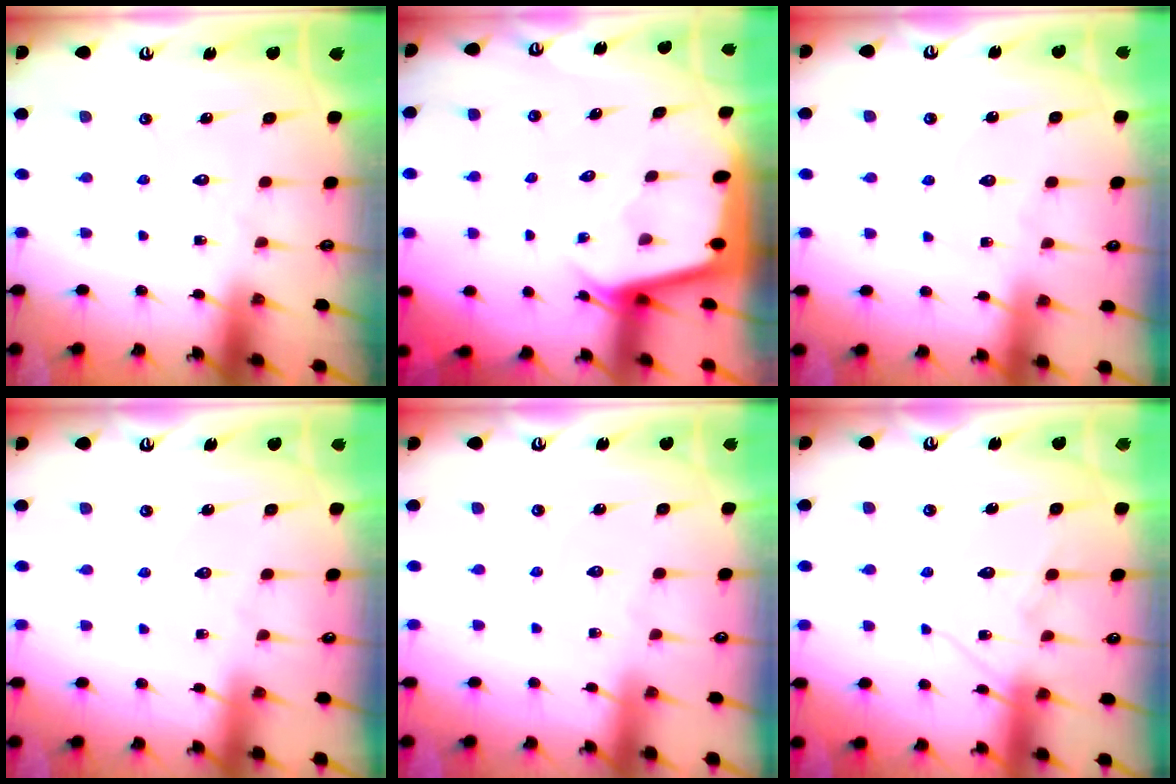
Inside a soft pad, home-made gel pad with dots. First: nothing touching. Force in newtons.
{"total": 2.3, "press": 2.3, "slide": 0.0}
{"total": 3.8, "press": 3.7, "slide": 0.4}
{"total": 2.7, "press": 2.6, "slide": 0.4}
{"total": 1.7, "press": 1.6, "slide": 0.3}
{"total": 11.4, "press": 11.4, "slide": 1.2}